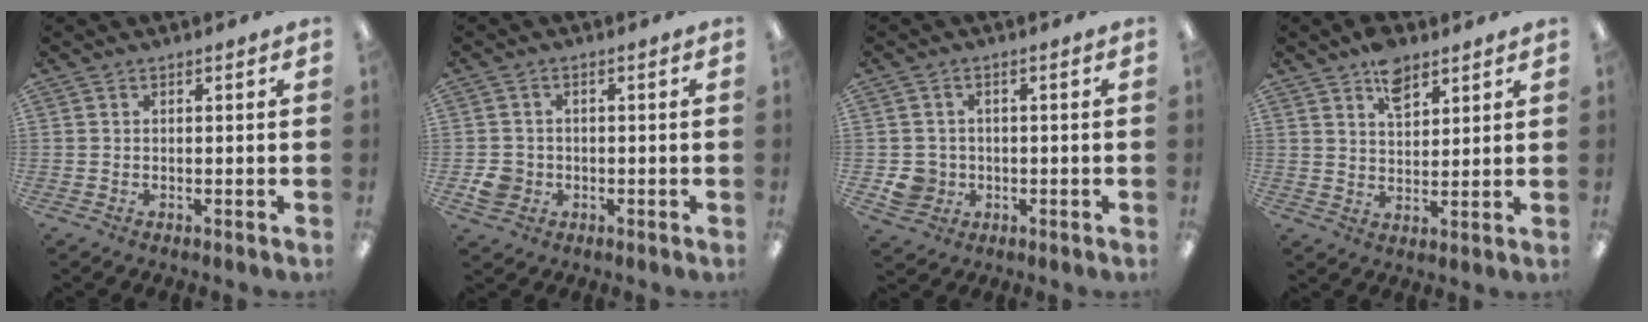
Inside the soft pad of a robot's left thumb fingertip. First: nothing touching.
{"total": 4.0, "force": [-1.2, 3.6, 1.3], "torque": [-0.003, 0.000, -0.021]}
{"total": 4.7, "force": [-1.0, 4.4, 1.0], "torque": [-0.019, 0.007, -0.017]}
{"total": 7.2, "force": [4.8, 3.8, 3.7], "torque": [-0.054, -0.024, 0.084]}